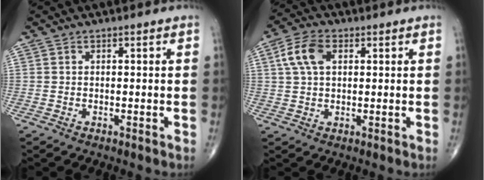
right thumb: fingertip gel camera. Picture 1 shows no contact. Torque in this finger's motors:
{"motor_torque": [-0.76, 0.79, 0.57, 0.20, 0.28]}